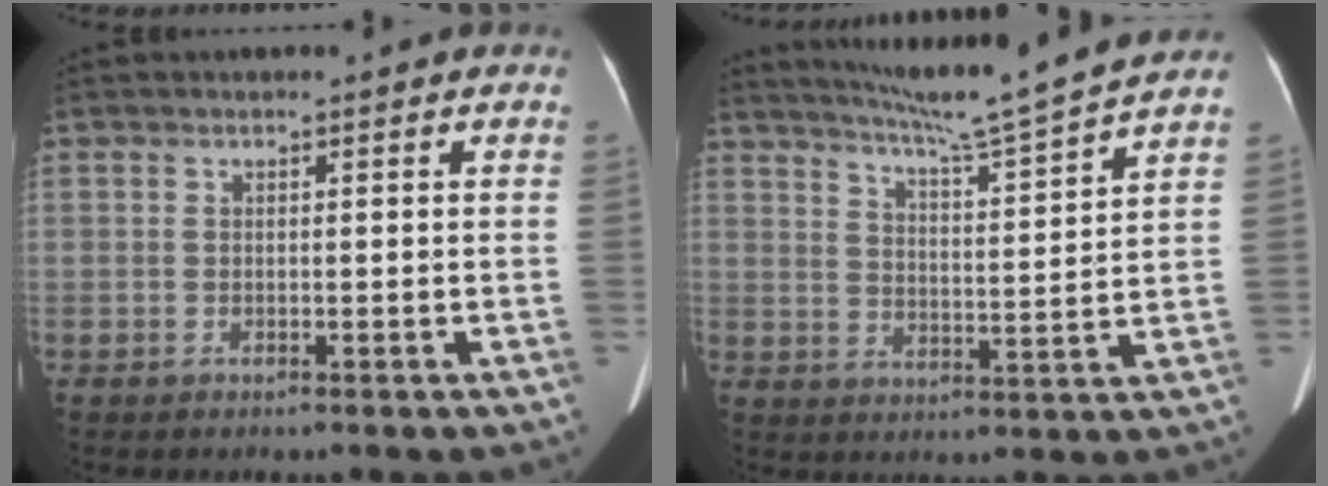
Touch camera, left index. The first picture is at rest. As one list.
[{"total": 12.6, "force": [11.5, -2.0, 4.7], "torque": [-0.085, -0.018, 0.172]}]